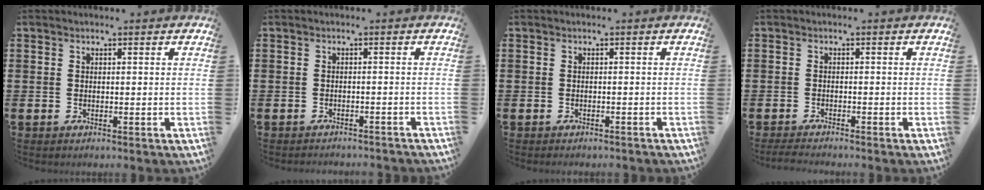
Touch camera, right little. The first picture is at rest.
{"total": 0.6, "force": [-0.6, 0.1, -0.1], "torque": [-0.002, 0.003, -0.012]}
{"total": 0.0}
{"total": 1.2, "force": [-1.1, 0.0, 0.5], "torque": [-0.009, 0.001, -0.022]}